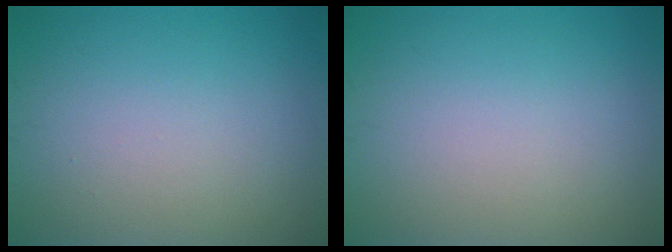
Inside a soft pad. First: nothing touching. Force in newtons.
{"total": 0.0}